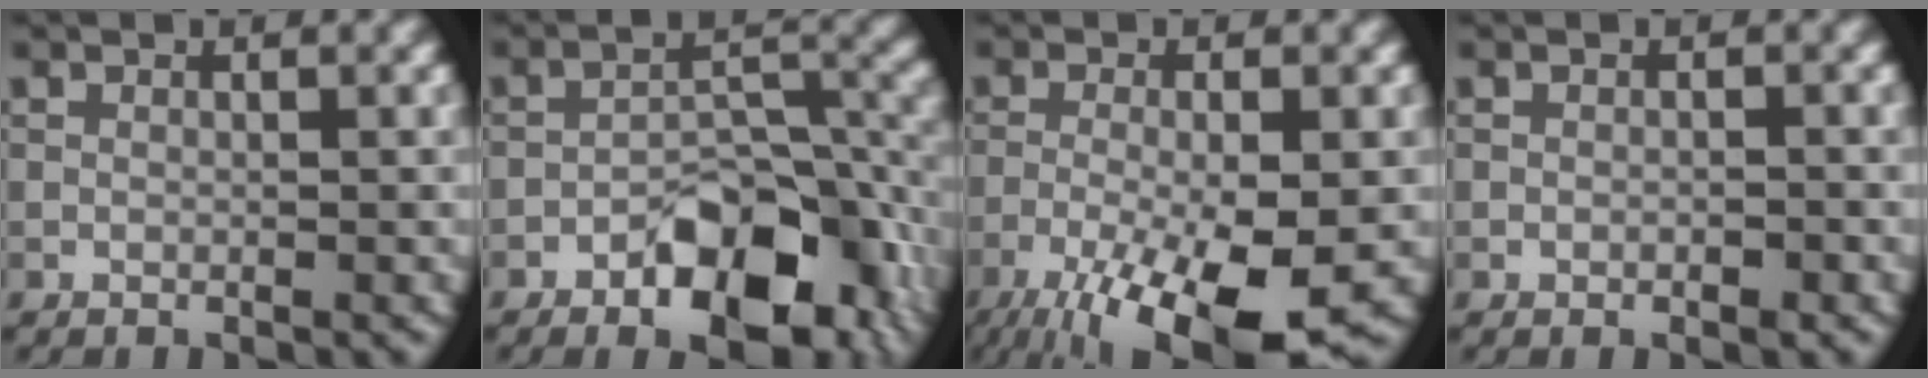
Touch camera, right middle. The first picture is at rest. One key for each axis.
{"total": 9.5, "fx": -5.1, "fy": 4.6, "fz": 6.6, "tx": -0.088, "ty": 0.007, "tz": -0.082}
{"total": 10.7, "fx": -5.5, "fy": 3.0, "fz": 8.7, "tx": -0.159, "ty": -0.024, "tz": -0.091}
{"total": 0.8, "fx": -0.4, "fy": 0.4, "fz": 0.6, "tx": -0.007, "ty": 0.001, "tz": -0.006}